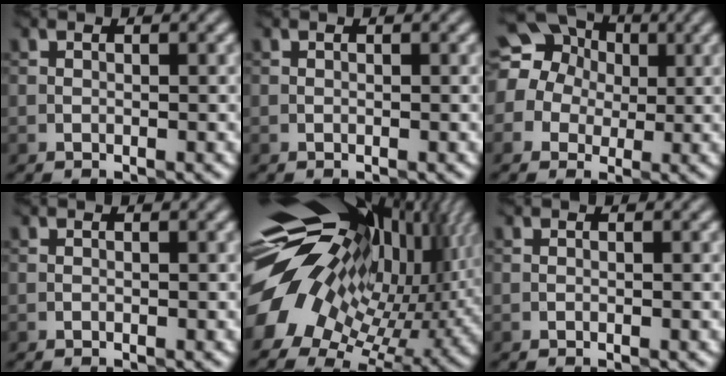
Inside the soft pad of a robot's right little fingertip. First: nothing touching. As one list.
[{"total": 0.0}, {"total": 11.7, "force": [2.9, 10.8, 3.7], "torque": [-0.090, 0.041, 0.004]}, {"total": 0.0}, {"total": 17.8, "force": [4.6, 10.4, 13.8], "torque": [-0.232, 0.012, 0.104]}, {"total": 0.0}]